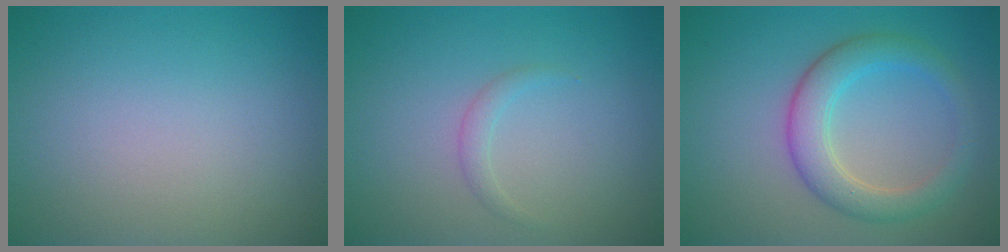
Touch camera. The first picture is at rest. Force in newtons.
{"total": 1.0, "press": 1.0, "slide": 0.2}
{"total": 4.2, "press": 4.2, "slide": 0.1}